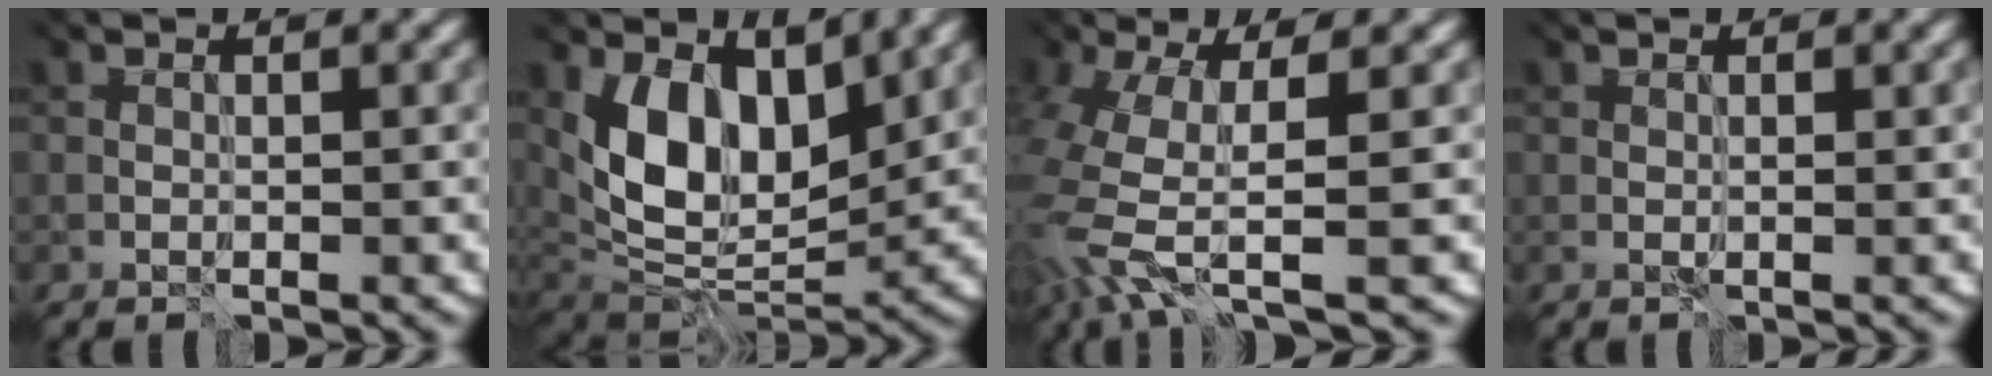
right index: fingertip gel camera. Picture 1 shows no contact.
{"total": 8.1, "force": [2.1, 5.1, 6.0], "torque": [-0.101, -0.020, 0.054]}
{"total": 9.0, "force": [-3.4, 3.4, 7.6], "torque": [-0.195, -0.026, -0.040]}
{"total": 1.2, "force": [0.8, 0.5, 0.8], "torque": [-0.003, 0.012, 0.006]}